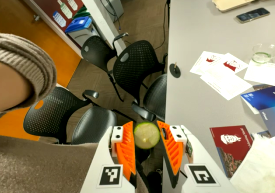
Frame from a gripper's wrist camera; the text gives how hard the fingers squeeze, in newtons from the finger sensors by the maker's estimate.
{"total": 10.0, "left": 10.1, "right": 10.0}